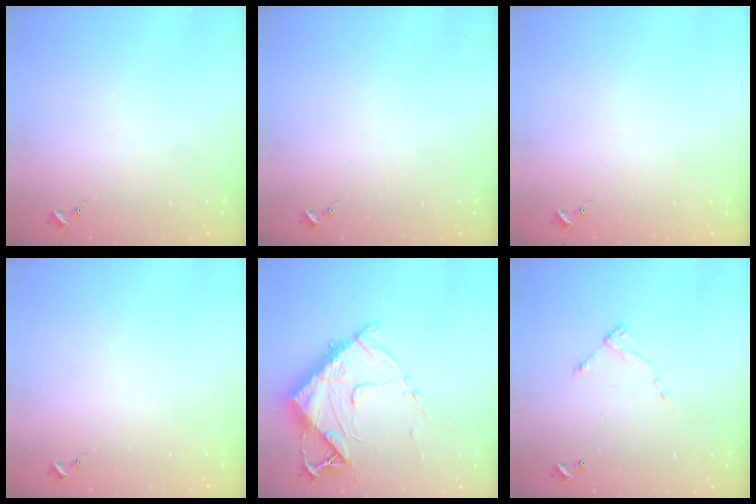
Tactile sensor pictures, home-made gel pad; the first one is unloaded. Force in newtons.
{"total": 0.0}
{"total": 0.0}
{"total": 0.0}
{"total": 13.6, "press": 13.6, "slide": 0.8}
{"total": 6.0, "press": 6.0, "slide": 0.4}